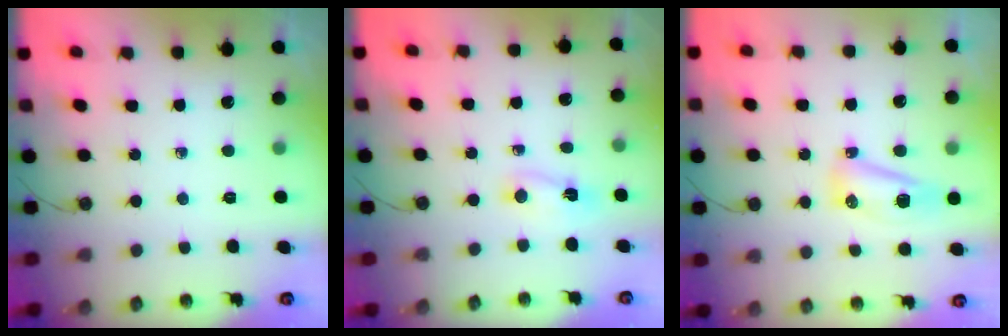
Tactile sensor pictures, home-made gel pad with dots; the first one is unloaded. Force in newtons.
{"total": 2.4, "press": 2.3, "slide": 0.4}
{"total": 8.4, "press": 8.4, "slide": 0.9}